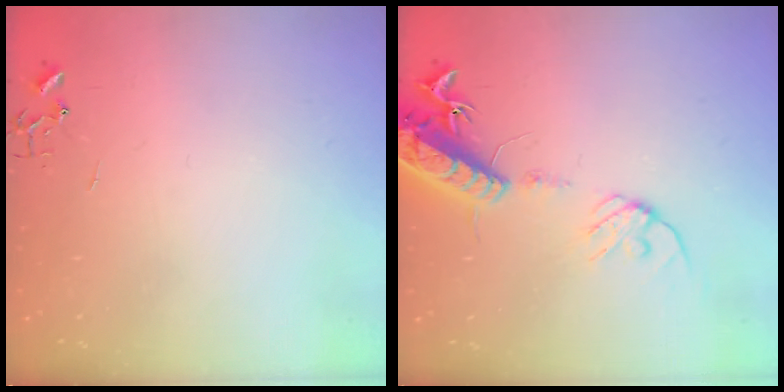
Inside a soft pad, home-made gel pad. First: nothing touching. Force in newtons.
{"total": 16.1, "press": 15.7, "slide": 3.6}